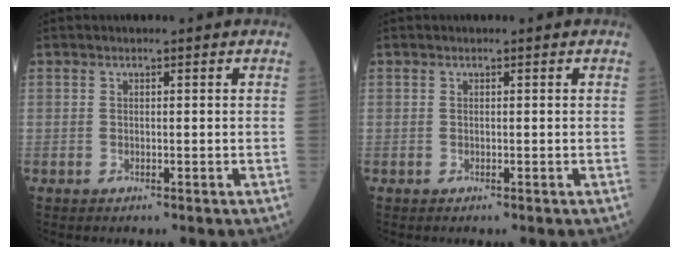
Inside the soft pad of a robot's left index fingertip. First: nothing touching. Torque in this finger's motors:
{"motor_torque": [0.19, 0.15, 0.02, 0.01]}